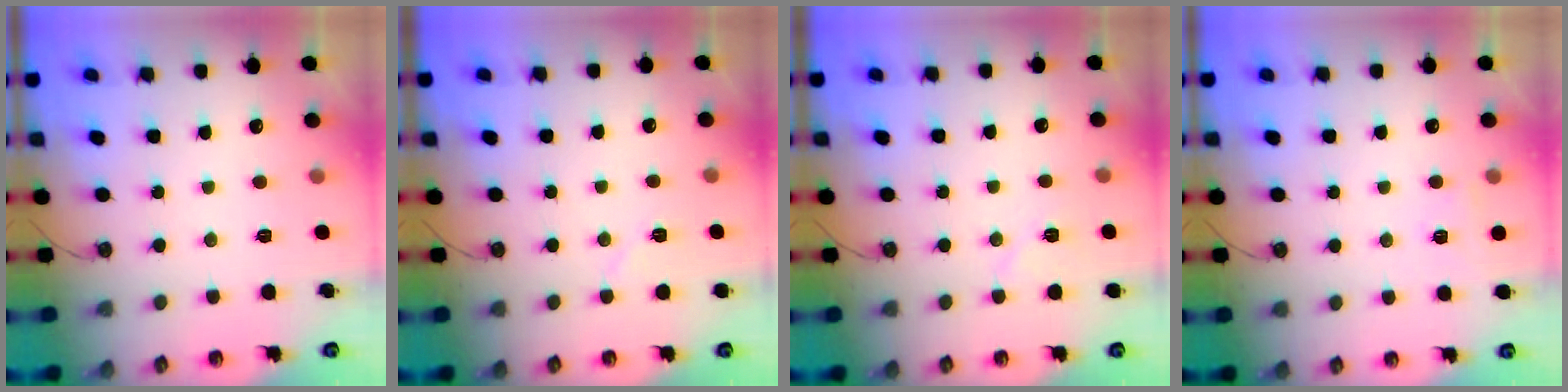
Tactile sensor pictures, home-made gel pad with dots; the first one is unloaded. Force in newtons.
{"total": 5.1, "press": 4.2, "slide": 2.9}
{"total": 6.1, "press": 5.6, "slide": 2.5}
{"total": 4.2, "press": 3.5, "slide": 2.3}